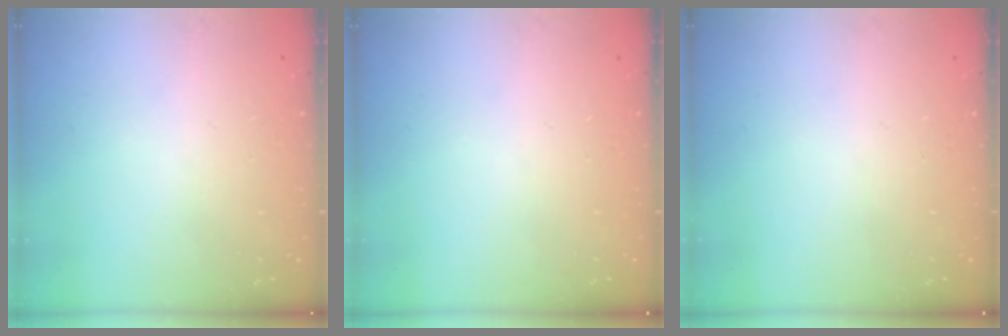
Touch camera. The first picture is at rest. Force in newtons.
{"total": 0.0}
{"total": 0.0}